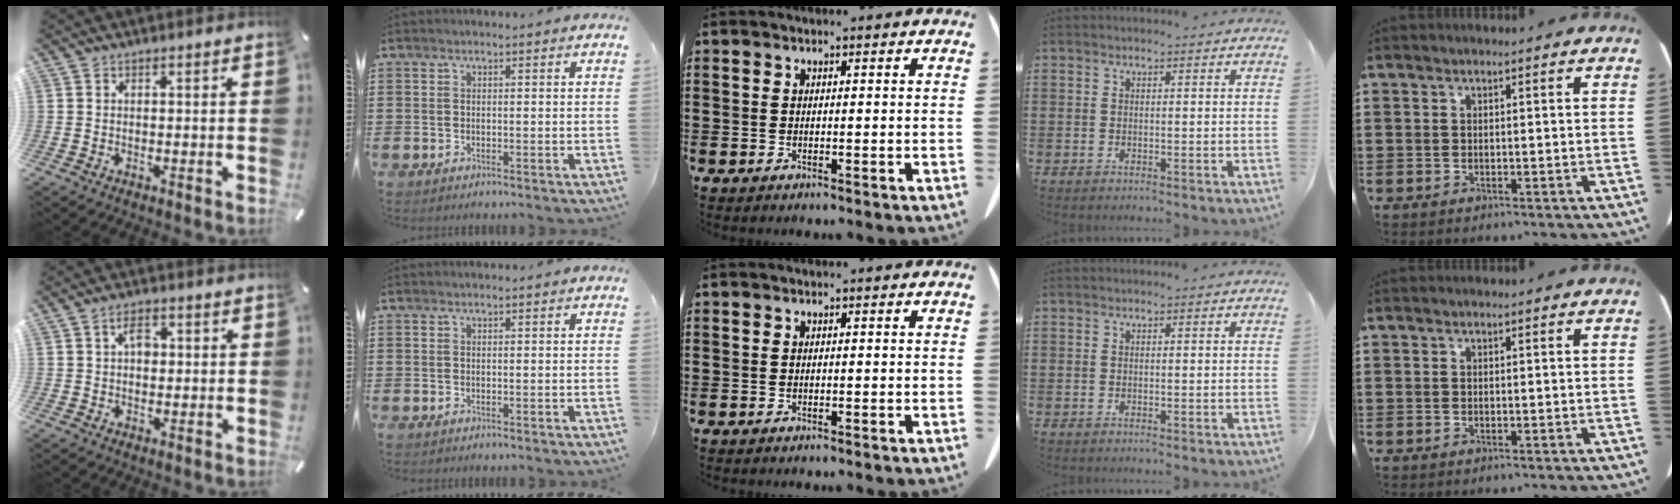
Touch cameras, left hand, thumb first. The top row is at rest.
{"thumb": {"total": 3.6, "force": [0.6, 2.3, 2.7], "torque": [-0.038, 0.004, 0.005]}}